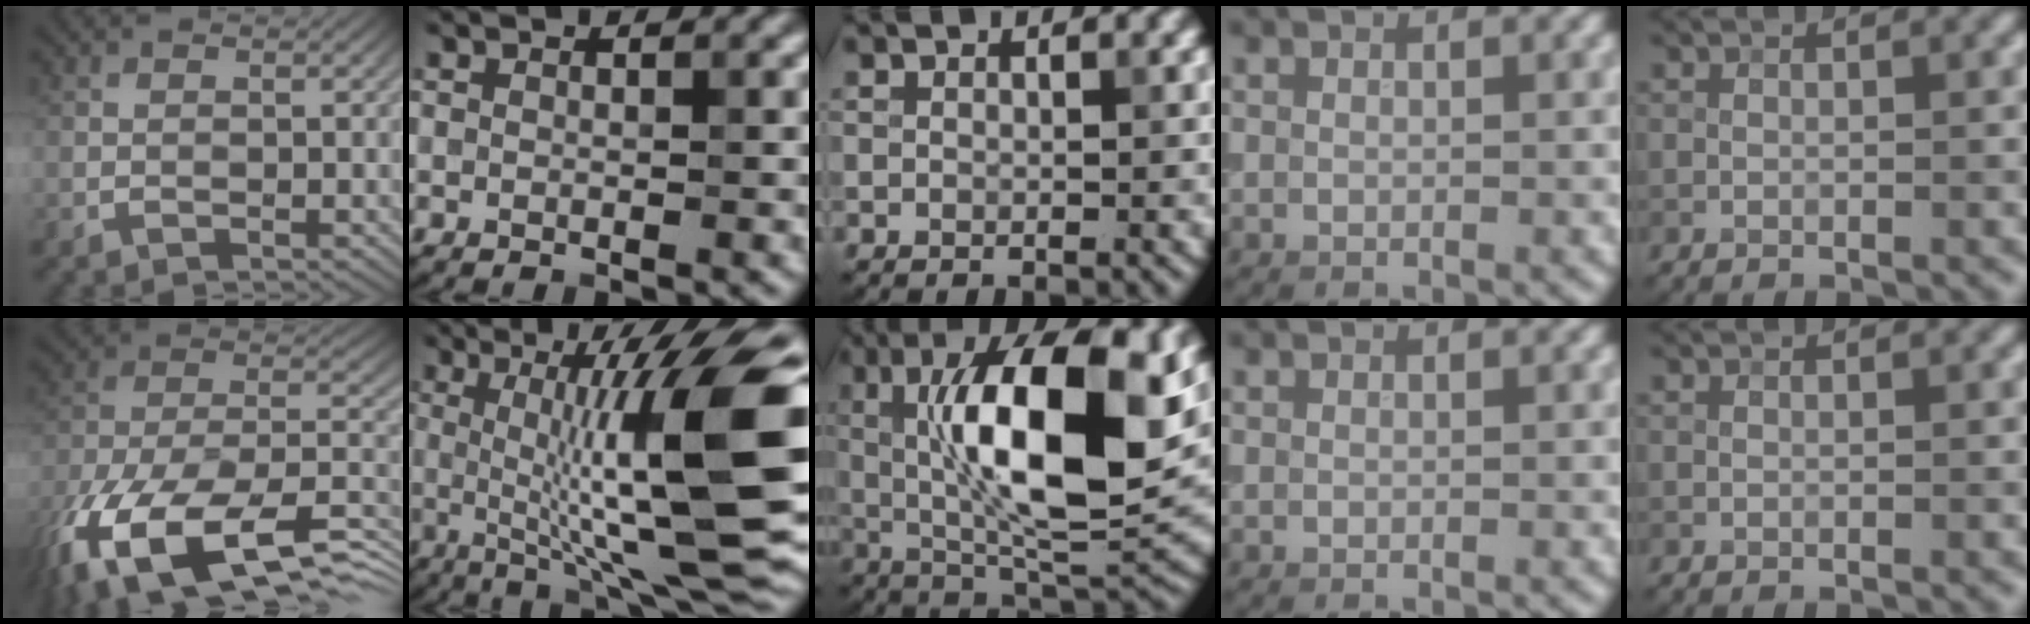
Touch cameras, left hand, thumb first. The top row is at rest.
{"thumb": {"total": 20.7, "force": [-12.1, 9.9, 13.6], "torque": [-0.289, -0.036, -0.187]}, "index": {"total": 14.5, "force": [-0.3, 2.9, 14.2], "torque": [-0.191, 0.017, -0.010]}, "middle": {"total": 13.6, "force": [2.2, 4.7, 12.6], "torque": [-0.196, 0.002, 0.033]}}